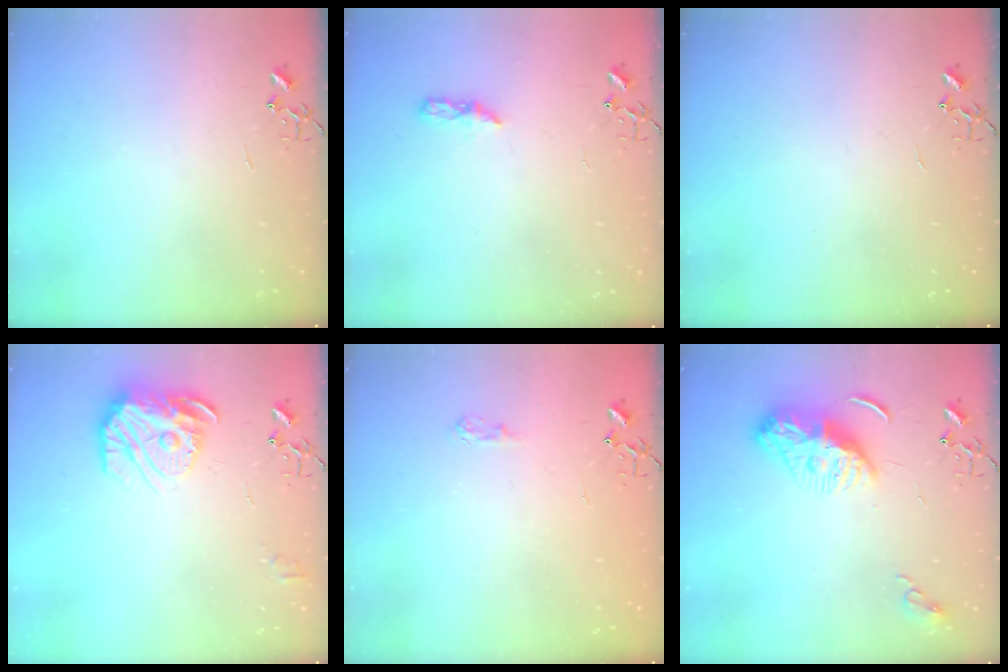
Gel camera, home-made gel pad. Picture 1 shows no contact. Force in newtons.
{"total": 6.0, "press": 6.0, "slide": 0.7}
{"total": 0.0}
{"total": 15.5, "press": 15.5, "slide": 1.2}
{"total": 6.9, "press": 6.9, "slide": 0.8}
{"total": 9.6, "press": 9.6, "slide": 1.0}